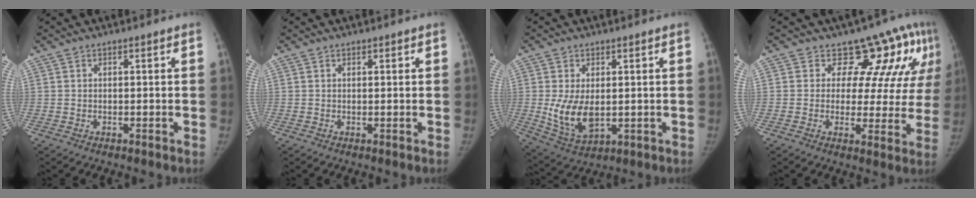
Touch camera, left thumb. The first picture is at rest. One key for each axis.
{"total": 0.6, "fx": 0.5, "fy": 0.2, "fz": 0.3, "tx": -0.004, "ty": -0.002, "tz": 0.006}
{"total": 9.0, "fx": 0.0, "fy": 5.2, "fz": 7.4, "tx": -0.132, "ty": -0.018, "tz": 0.018}
{"total": 12.7, "fx": 8.4, "fy": 6.8, "fz": 6.6, "tx": -0.034, "ty": -0.043, "tz": 0.086}